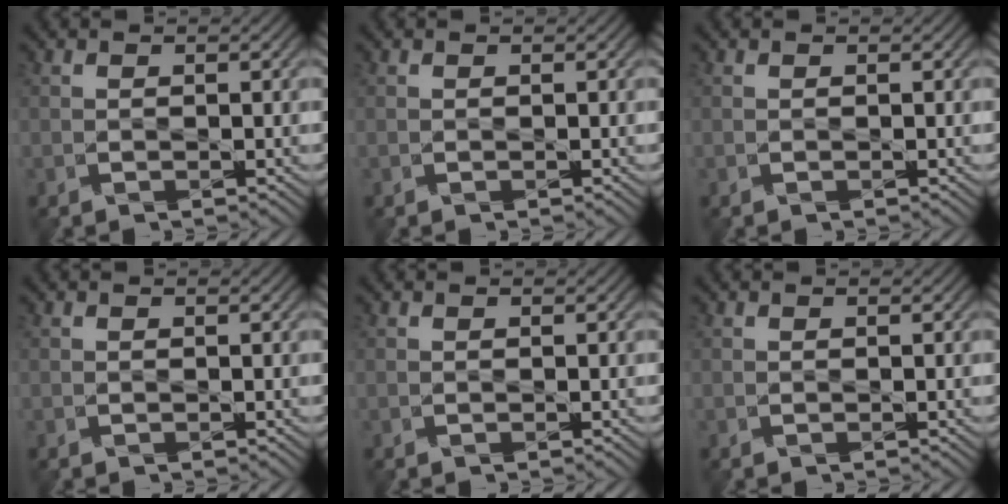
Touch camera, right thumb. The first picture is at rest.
{"total": 0.0}
{"total": 0.0}
{"total": 0.0}
{"total": 0.0}
{"total": 0.0}